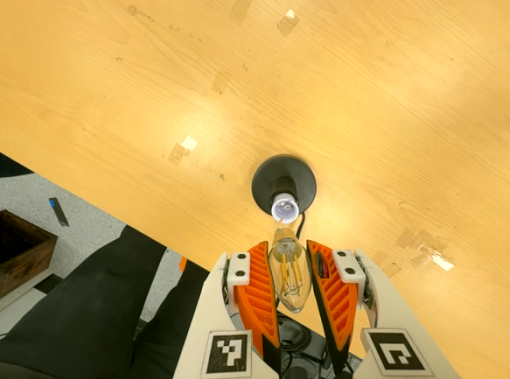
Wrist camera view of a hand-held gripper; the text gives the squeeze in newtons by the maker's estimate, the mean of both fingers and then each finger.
{"total": 13.1, "left": 13.5, "right": 12.7}